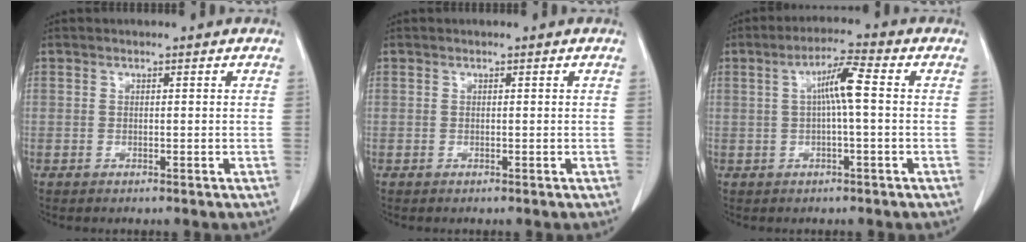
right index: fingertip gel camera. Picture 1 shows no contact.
{"total": 0.0}
{"total": 5.5, "force": [0.5, 0.2, 5.5], "torque": [-0.100, 0.014, 0.008]}